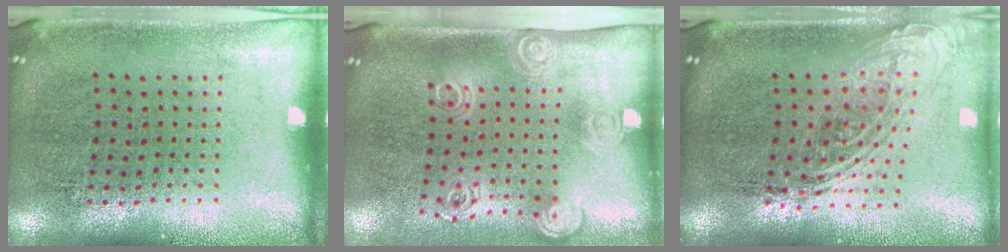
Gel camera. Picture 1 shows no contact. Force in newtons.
{"total": 2.0, "press": 1.4, "slide": 1.5}
{"total": 2.1, "press": 1.5, "slide": 1.4}